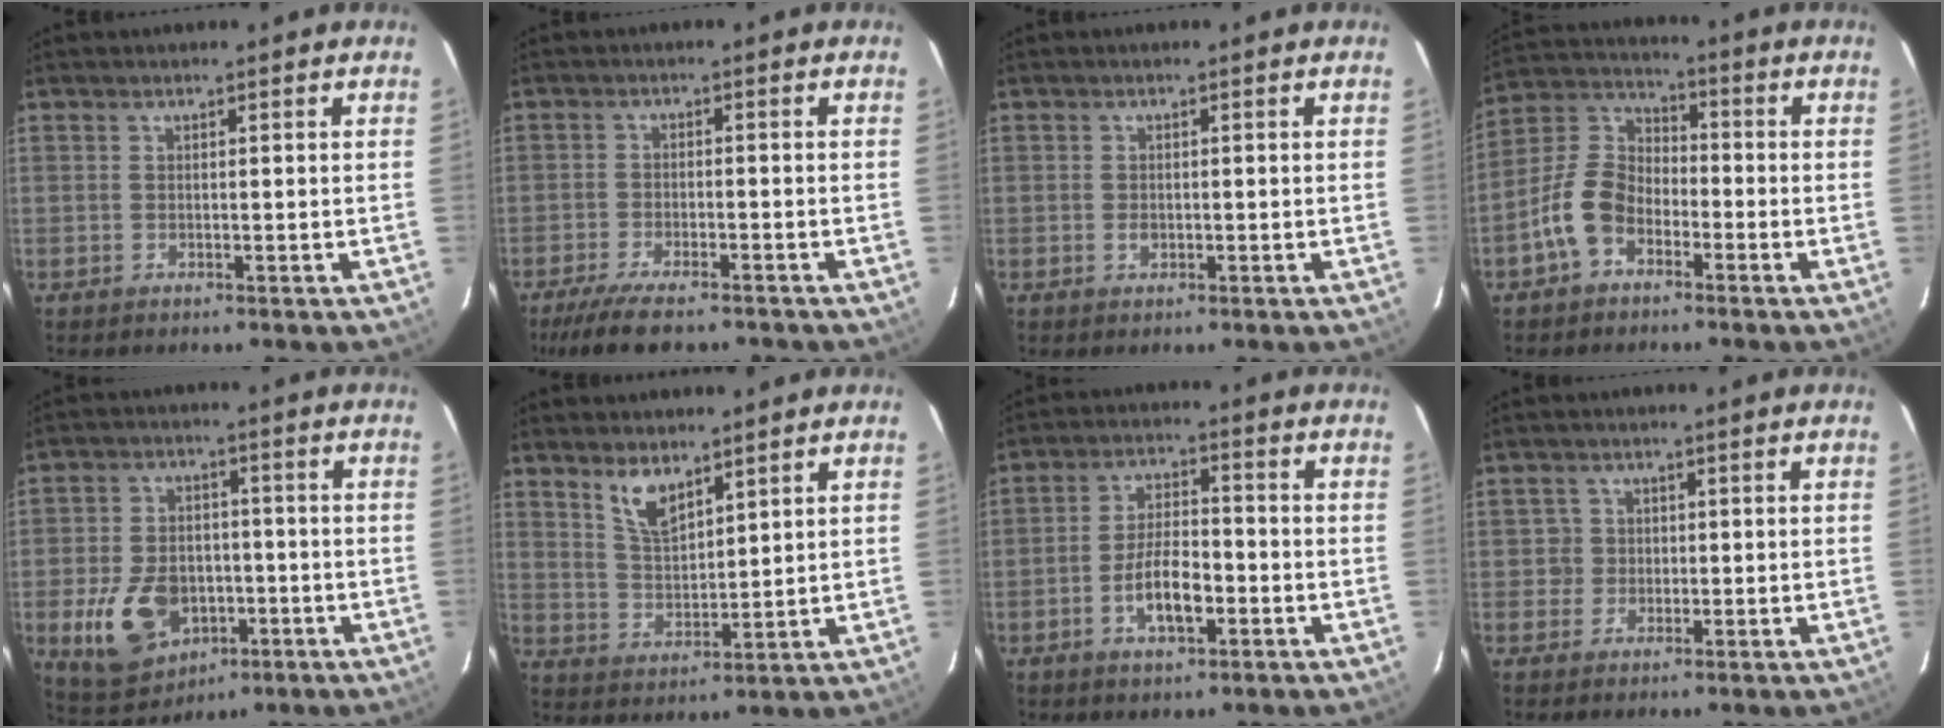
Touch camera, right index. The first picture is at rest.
{"total": 10.6, "force": [-8.7, 2.5, 5.5], "torque": [-0.129, -0.030, -0.147]}
{"total": 1.2, "force": [-0.3, 0.9, 0.7], "torque": [-0.013, 0.000, -0.006]}
{"total": 9.6, "force": [-4.9, 6.0, 5.6], "torque": [-0.124, 0.025, -0.097]}
{"total": 13.9, "force": [-4.8, 9.5, 8.9], "torque": [-0.198, -0.001, -0.062]}
{"total": 6.6, "force": [4.7, 2.4, 3.9], "torque": [-0.071, 0.000, 0.097]}
{"total": 7.9, "force": [-3.1, 3.2, 6.6], "torque": [-0.132, 0.005, -0.051]}
{"total": 2.4, "force": [-0.3, 2.4, -0.1], "torque": [0.009, 0.015, -0.004]}